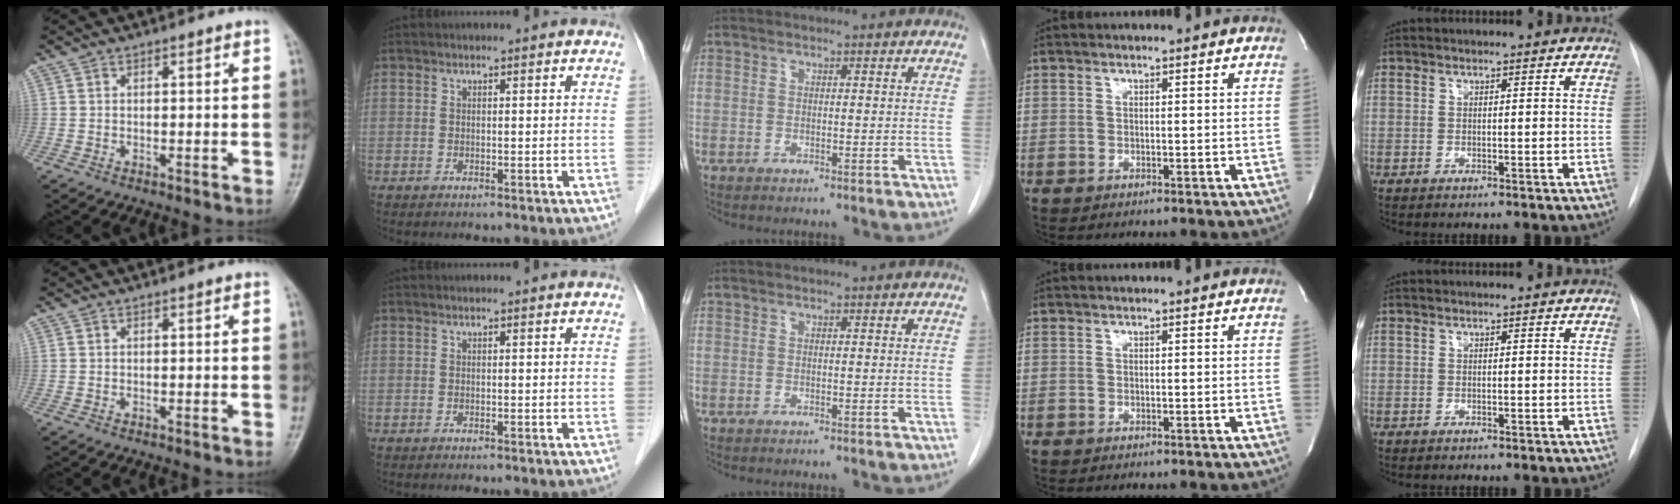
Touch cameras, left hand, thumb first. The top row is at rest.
{}